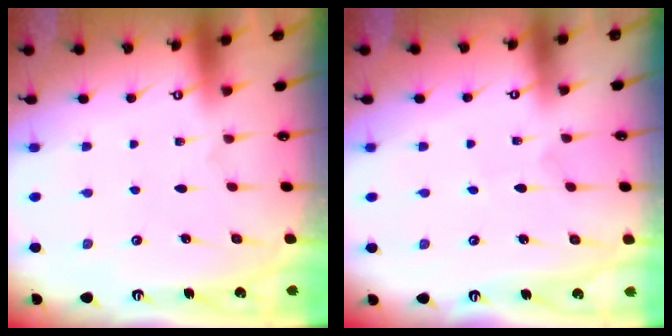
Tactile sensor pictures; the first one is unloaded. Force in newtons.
{"total": 2.9, "press": 2.8, "slide": 0.2}